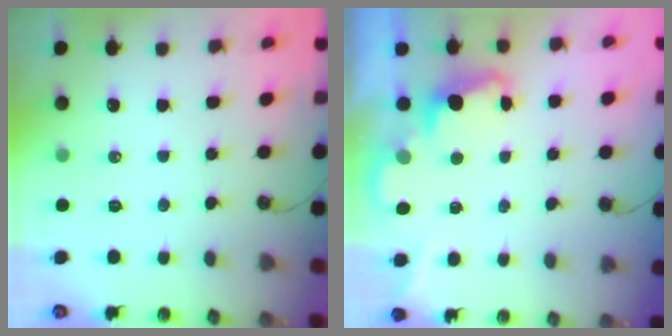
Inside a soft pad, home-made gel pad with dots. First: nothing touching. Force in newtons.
{"total": 2.3, "press": 2.3, "slide": 0.5}